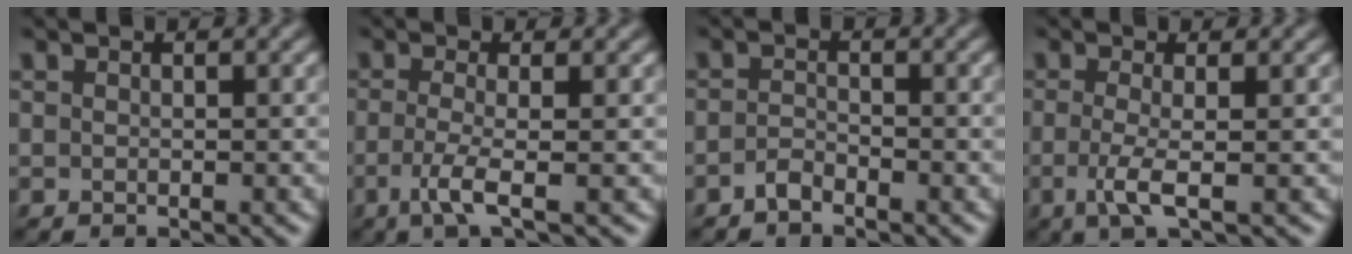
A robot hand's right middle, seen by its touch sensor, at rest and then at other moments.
{"total": 3.0, "force": [-1.0, 0.6, 2.8], "torque": [-0.058, -0.006, -0.028]}
{"total": 1.2, "force": [-1.0, 0.4, 0.6], "torque": [-0.013, 0.003, -0.023]}
{"total": 2.8, "force": [-0.7, 0.6, 2.7], "torque": [-0.060, -0.009, -0.017]}